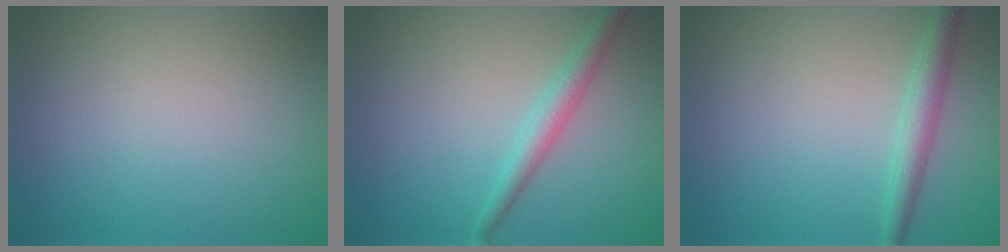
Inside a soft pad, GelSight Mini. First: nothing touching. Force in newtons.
{"total": 2.4, "press": 2.4, "slide": 0.1}
{"total": 2.4, "press": 2.4, "slide": 0.1}